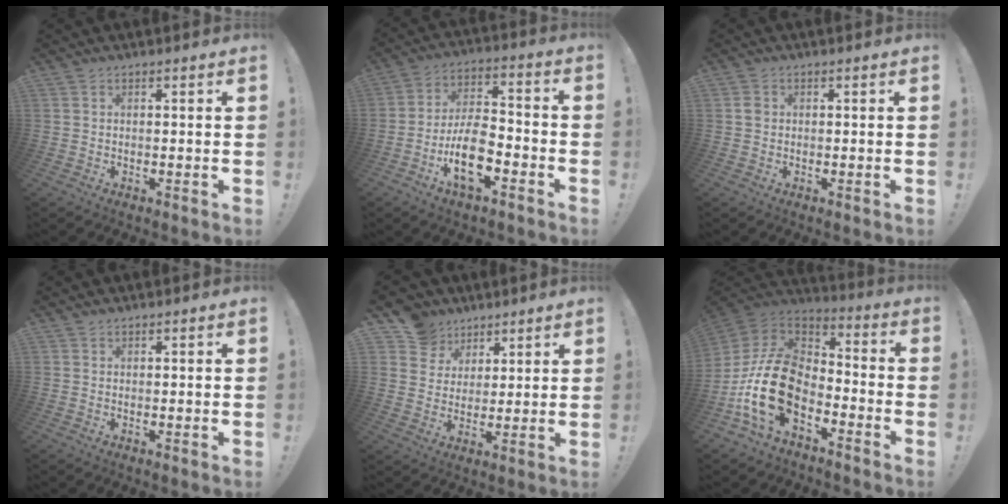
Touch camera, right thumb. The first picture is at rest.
{"total": 14.4, "force": [-7.0, 7.2, 10.3], "torque": [-0.182, 0.038, -0.118]}
{"total": 1.2, "force": [0.1, 1.1, 0.5], "torque": [-0.007, 0.002, 0.000]}
{"total": 0.8, "force": [0.7, 0.2, 0.0], "torque": [0.017, -0.007, 0.011]}
{"total": 10.7, "force": [6.5, 8.3, 1.7], "torque": [-0.023, -0.044, 0.130]}
{"total": 20.9, "force": [-7.1, 12.9, 14.8], "torque": [-0.307, 0.040, -0.112]}